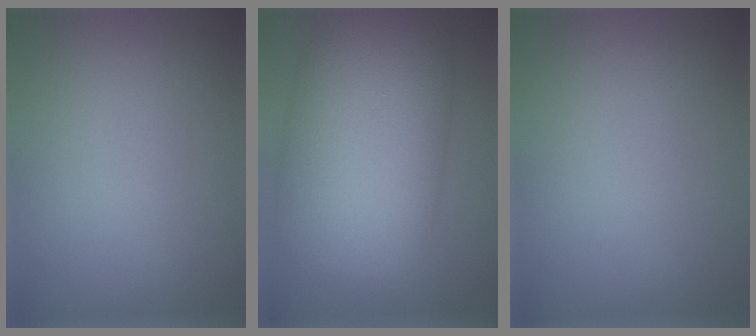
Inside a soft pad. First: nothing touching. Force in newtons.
{"total": 14.0, "press": 14.0, "slide": 0.5}
{"total": 0.0}